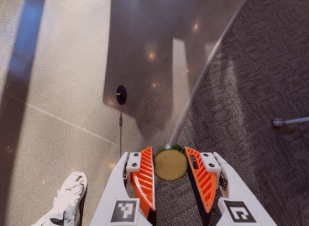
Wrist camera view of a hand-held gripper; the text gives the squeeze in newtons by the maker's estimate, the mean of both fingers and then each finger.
{"total": 8.6, "left": 8.3, "right": 9.0}